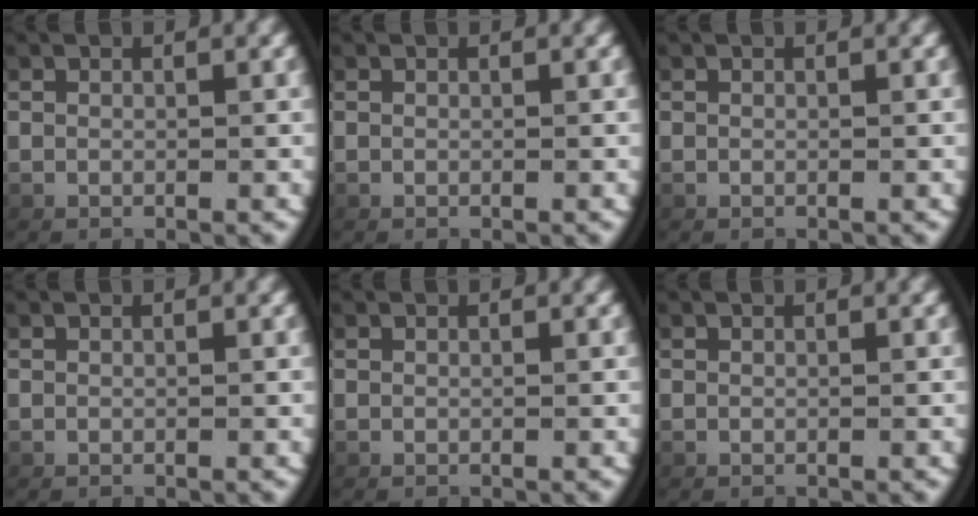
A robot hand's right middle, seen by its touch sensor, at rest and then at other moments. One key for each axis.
{"total": 0.0}
{"total": 0.0}
{"total": 0.0}
{"total": 0.0}
{"total": 0.0}